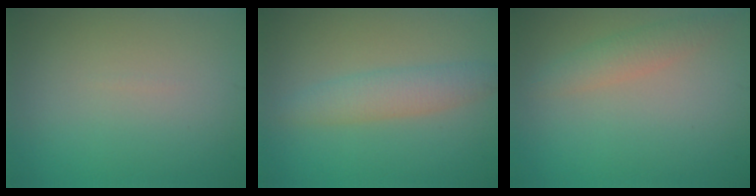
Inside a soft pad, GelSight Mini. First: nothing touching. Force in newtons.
{"total": 3.0, "press": 3.0, "slide": 0.1}
{"total": 2.0, "press": 2.0, "slide": 0.1}